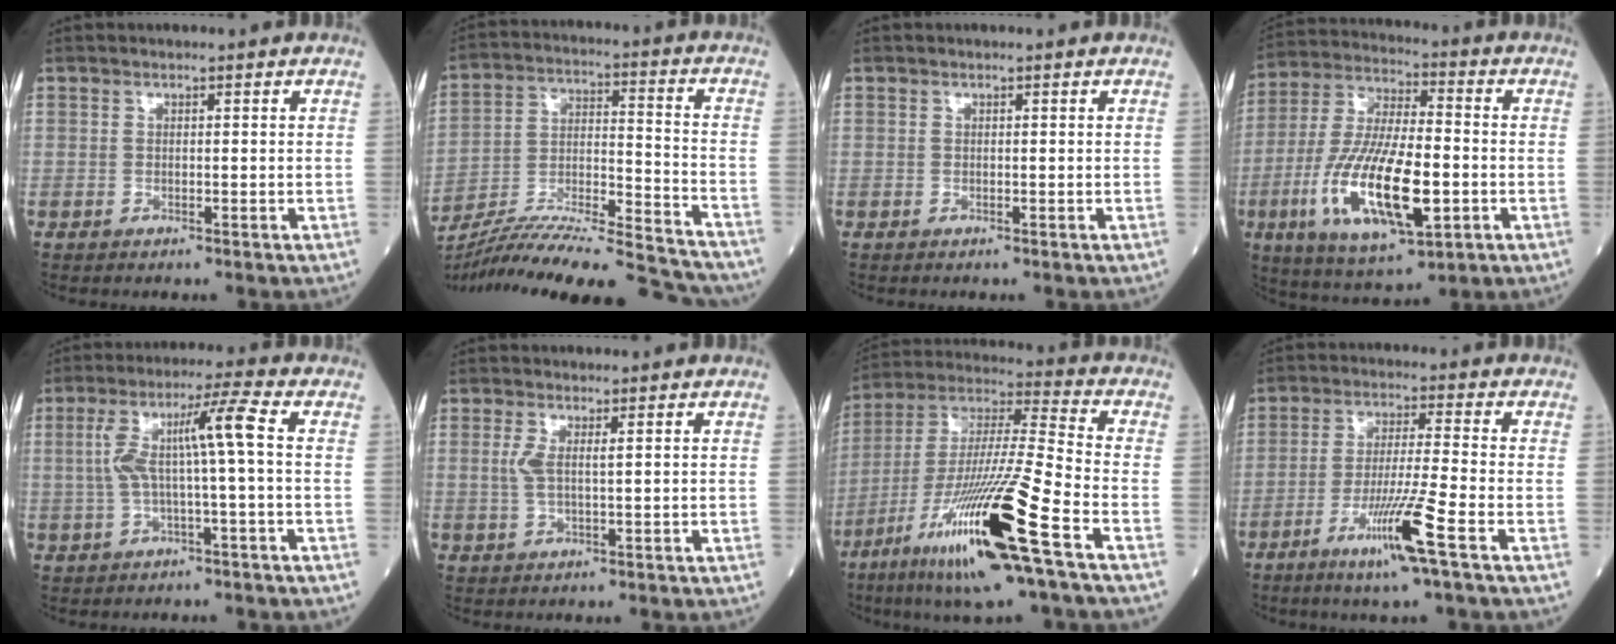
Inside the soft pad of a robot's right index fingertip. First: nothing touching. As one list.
[{"total": 28.4, "force": [-26.0, 2.2, 11.3], "torque": [-0.166, -0.021, -0.400]}, {"total": 0.0}, {"total": 18.2, "force": [-4.8, 5.1, 16.7], "torque": [-0.337, -0.016, -0.083]}, {"total": 8.1, "force": [0.4, -0.3, 8.1], "torque": [-0.161, 0.027, 0.008]}, {"total": 2.7, "force": [0.7, 0.4, 2.6], "torque": [-0.063, 0.002, 0.014]}, {"total": 21.6, "force": [-10.2, 0.2, 19.0], "torque": [-0.374, -0.046, -0.194]}, {"total": 9.5, "force": [-4.8, -1.3, 8.1], "torque": [-0.150, -0.020, -0.094]}]